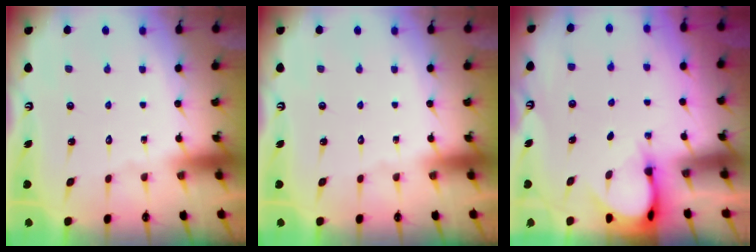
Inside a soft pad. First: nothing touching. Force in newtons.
{"total": 0.0}
{"total": 3.7, "press": 3.7, "slide": 0.3}